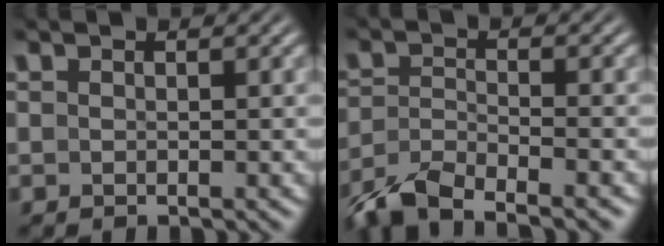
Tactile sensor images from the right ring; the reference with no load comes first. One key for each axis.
{"total": 7.0, "fx": -5.9, "fy": 2.4, "fz": 3.0, "tx": -0.059, "ty": -0.019, "tz": -0.088}